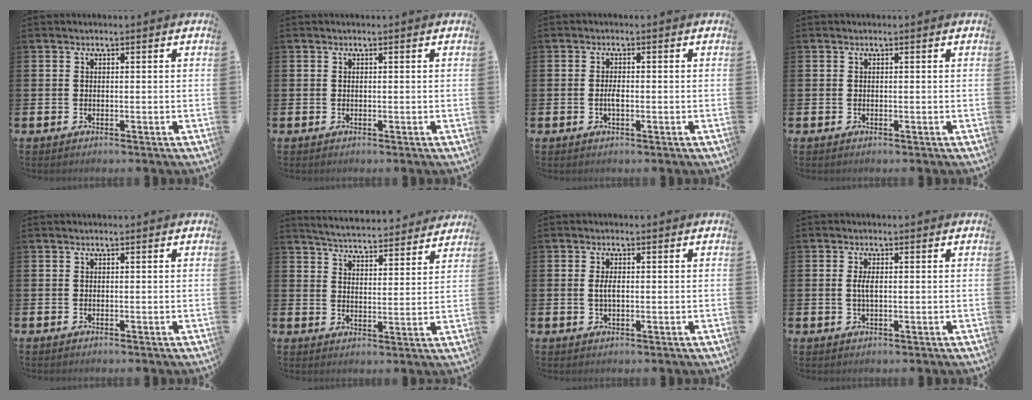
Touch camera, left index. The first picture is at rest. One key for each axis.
{"total": 0.0}
{"total": 1.6, "fx": -0.3, "fy": 0.6, "fz": 1.5, "tx": -0.026, "ty": 0.000, "tz": -0.007}
{"total": 0.0}
{"total": 0.0}
{"total": 5.5, "fx": 5.5, "fy": 0.5, "fz": 0.4, "tx": -0.027, "ty": -0.043, "tz": 0.097}
{"total": 2.2, "fx": 0.1, "fy": 1.0, "fz": 2.0, "tx": -0.039, "ty": 0.004, "tz": 0.000}
{"total": 2.3, "fx": 0.2, "fy": 0.8, "fz": 2.1, "tx": -0.040, "ty": 0.003, "tz": 0.001}